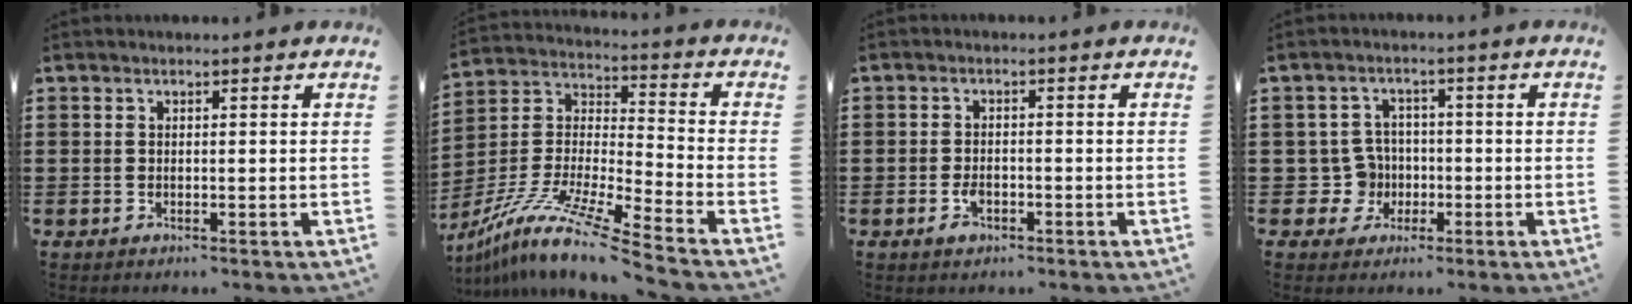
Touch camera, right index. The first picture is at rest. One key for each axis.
{"total": 11.4, "fx": -9.6, "fy": -0.4, "fz": 6.2, "tx": -0.141, "ty": -0.011, "tz": -0.198}
{"total": 2.3, "fx": -1.1, "fy": 1.2, "fz": 1.7, "tx": -0.034, "ty": -0.002, "tz": -0.020}
{"total": 5.3, "fx": -1.0, "fy": 4.9, "fz": 1.7, "tx": -0.063, "ty": 0.006, "tz": -0.018}